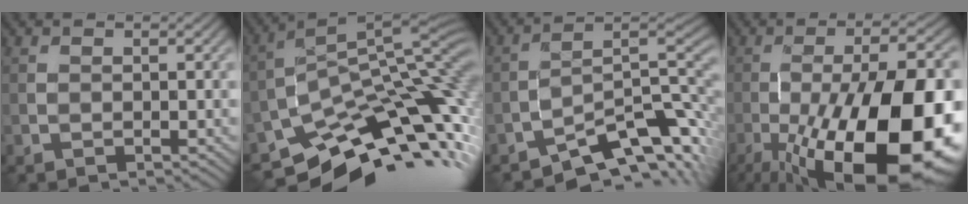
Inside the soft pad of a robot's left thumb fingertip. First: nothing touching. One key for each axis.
{"total": 14.7, "fx": -8.2, "fy": 6.1, "fz": 10.5, "tx": -0.189, "ty": -0.015, "tz": -0.131}
{"total": 11.7, "fx": -8.0, "fy": 3.5, "fz": 7.8, "tx": -0.111, "ty": -0.007, "tz": -0.135}
{"total": 21.0, "fx": -7.8, "fy": 7.2, "fz": 18.1, "tx": -0.268, "ty": -0.005, "tz": -0.121}